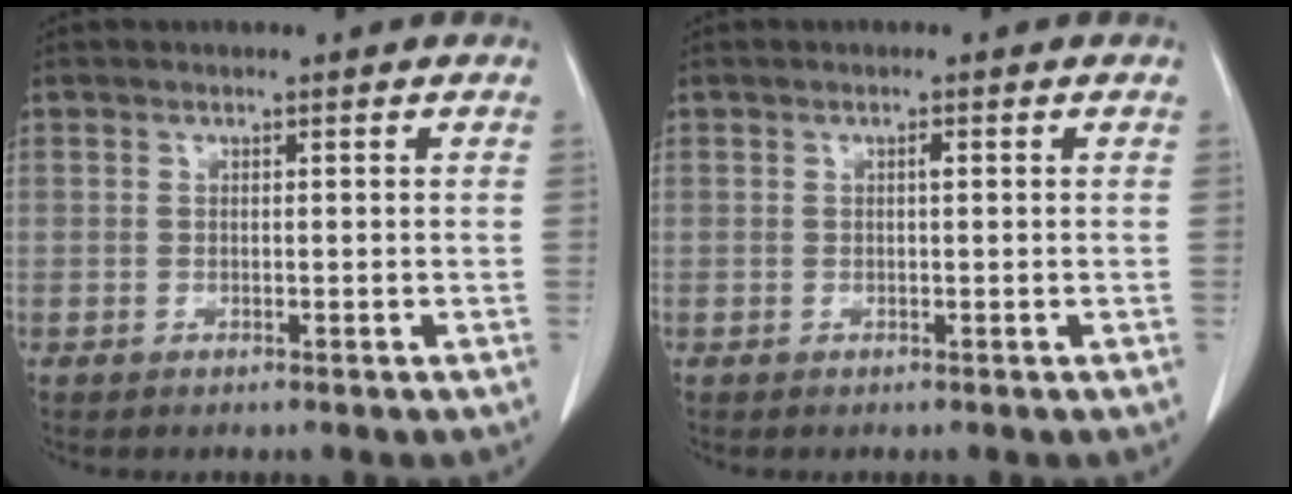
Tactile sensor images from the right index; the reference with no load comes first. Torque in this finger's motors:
{"motor_torque": [0.05, -0.01, 0.01, 0.01]}